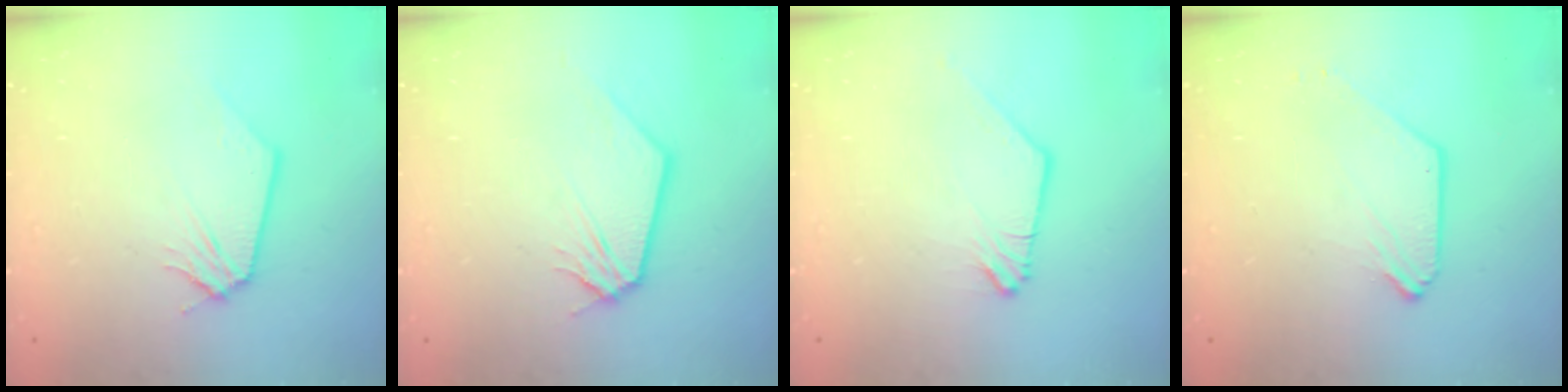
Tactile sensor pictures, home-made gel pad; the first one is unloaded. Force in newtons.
{"total": 0.0}
{"total": 0.0}
{"total": 0.0}